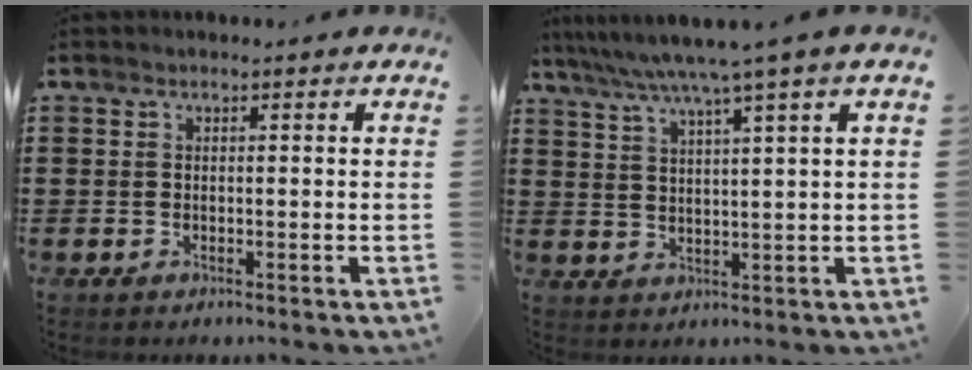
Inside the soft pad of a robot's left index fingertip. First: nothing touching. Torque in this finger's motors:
{"motor_torque": [2.14, 0.00, 0.93, 0.21]}